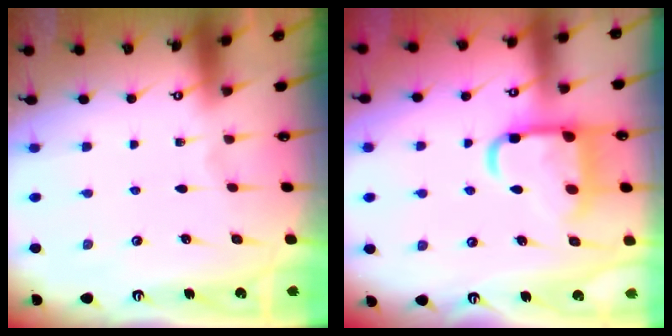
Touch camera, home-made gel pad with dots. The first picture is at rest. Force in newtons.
{"total": 15.2, "press": 15.1, "slide": 1.4}